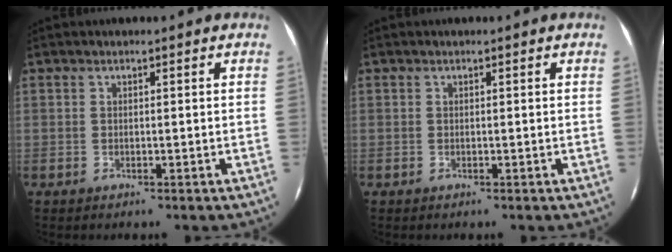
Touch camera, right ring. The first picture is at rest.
{"total": 0.0}